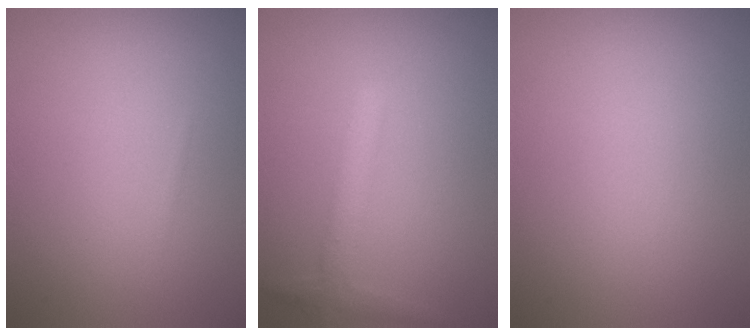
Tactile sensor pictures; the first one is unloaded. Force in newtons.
{"total": 2.2, "press": 2.2, "slide": 0.1}
{"total": 0.0}